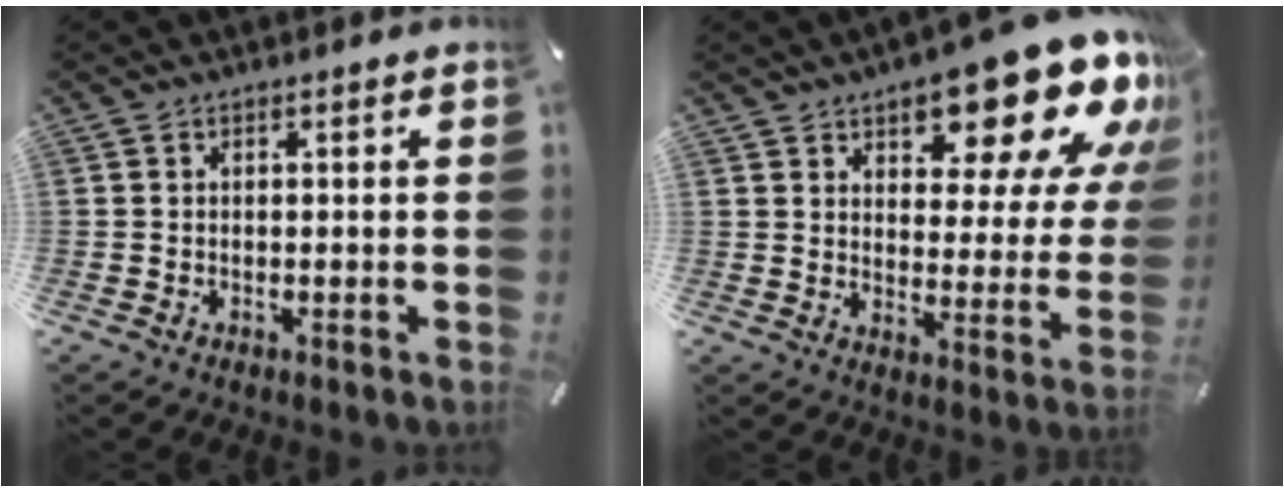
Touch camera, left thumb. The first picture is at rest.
{"total": 20.0, "force": [14.6, 8.2, 11.1], "torque": [-0.137, -0.107, 0.240]}